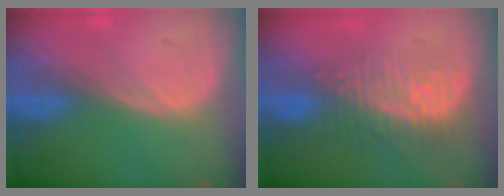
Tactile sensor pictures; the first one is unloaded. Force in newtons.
{"total": 8.9, "press": 8.3, "slide": 3.2}